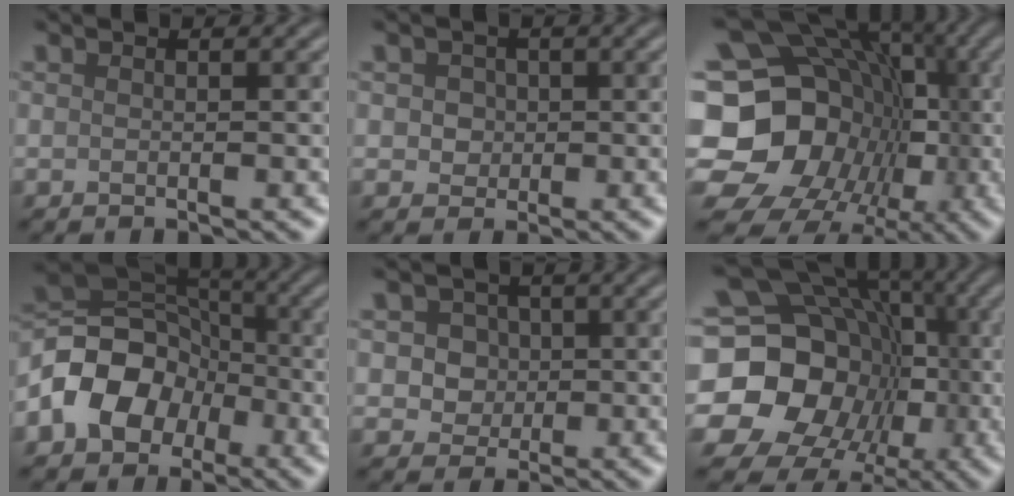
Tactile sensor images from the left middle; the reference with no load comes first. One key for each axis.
{"total": 2.9, "fx": 1.0, "fy": 2.5, "fz": 1.3, "tx": -0.003, "ty": 0.021, "tz": -0.003}
{"total": 21.2, "fx": -3.2, "fy": 18.6, "fz": 9.8, "tx": -0.146, "ty": -0.003, "tz": -0.091}
{"total": 9.2, "fx": -3.0, "fy": 7.0, "fz": 5.2, "tx": -0.090, "ty": 0.005, "tz": -0.065}
{"total": 4.6, "fx": 1.5, "fy": 3.9, "fz": 1.9, "tx": -0.019, "ty": 0.024, "tz": 0.007}
{"total": 22.6, "fx": -3.3, "fy": 20.1, "fz": 9.8, "tx": -0.164, "ty": -0.012, "tz": -0.097}